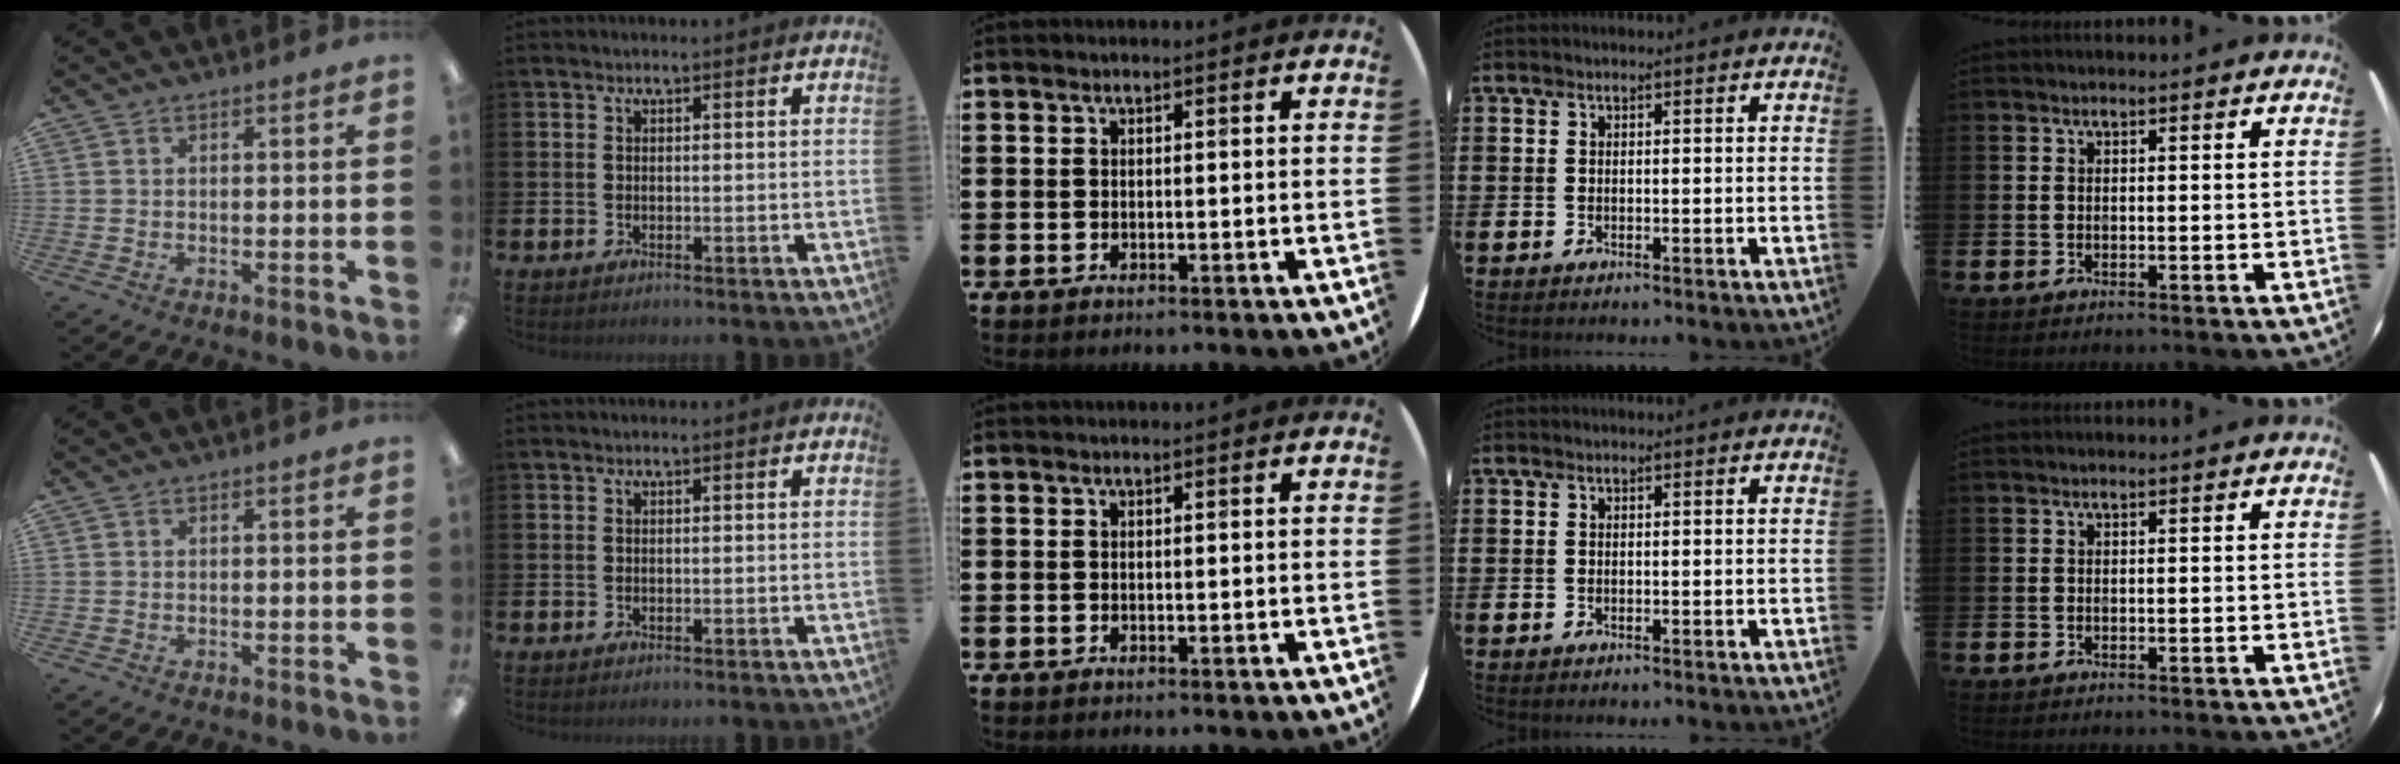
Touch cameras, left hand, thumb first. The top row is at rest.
{}